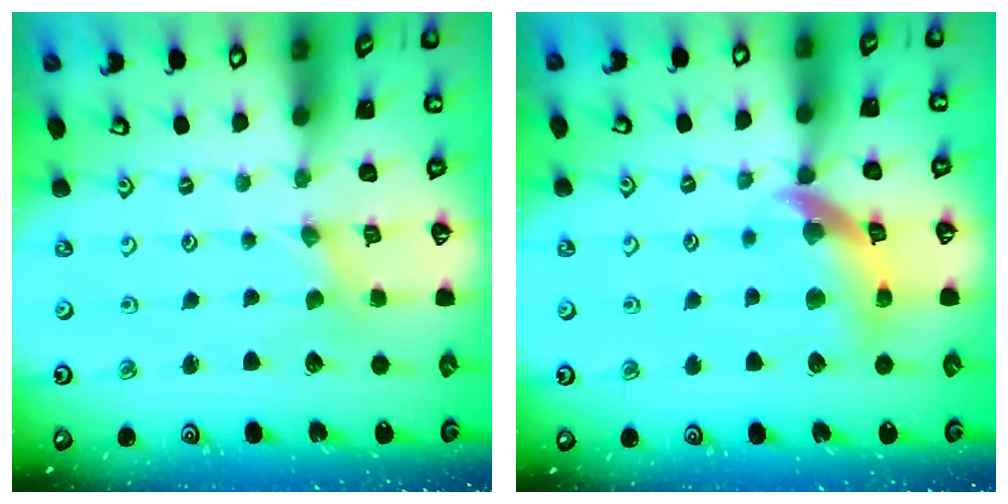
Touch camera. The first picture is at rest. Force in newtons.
{"total": 12.7, "press": 12.6, "slide": 1.6}